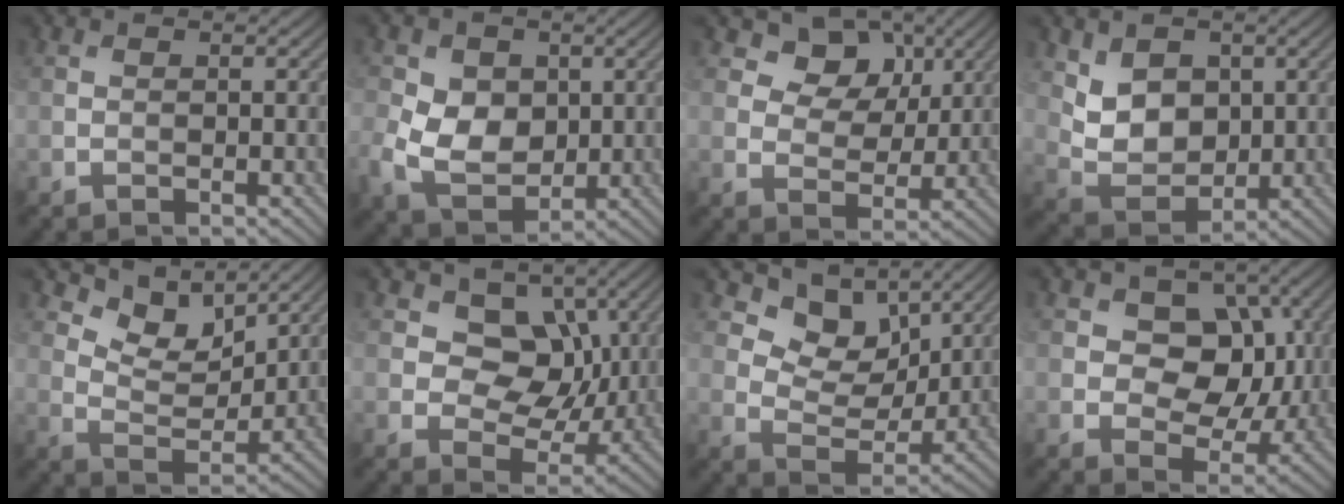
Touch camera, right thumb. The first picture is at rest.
{"total": 8.2, "force": [0.1, 6.4, 5.2], "torque": [-0.127, -0.011, -0.002]}
{"total": 6.5, "force": [3.4, 4.6, 2.9], "torque": [-0.048, -0.017, 0.058]}
{"total": 6.3, "force": [2.1, 4.6, 3.7], "torque": [-0.083, -0.014, 0.037]}
{"total": 7.3, "force": [5.4, 3.2, 3.6], "torque": [-0.075, -0.008, 0.094]}
{"total": 8.5, "force": [2.8, 6.7, 4.6], "torque": [-0.093, -0.011, 0.044]}
{"total": 8.2, "force": [5.0, 5.1, 4.1], "torque": [-0.077, -0.010, 0.081]}
{"total": 8.1, "force": [1.5, 6.0, 5.1], "torque": [-0.079, -0.006, 0.012]}